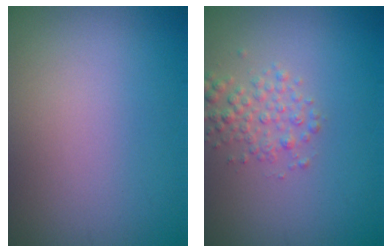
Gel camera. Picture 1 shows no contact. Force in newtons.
{"total": 2.2, "press": 2.2, "slide": 0.1}